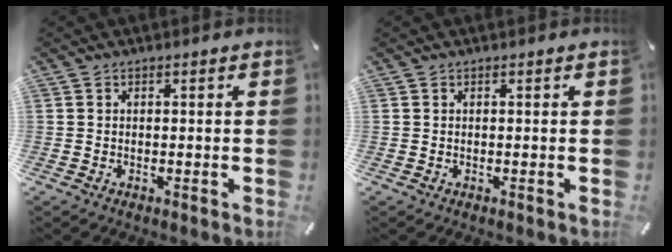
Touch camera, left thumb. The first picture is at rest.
{"total": 0.0}